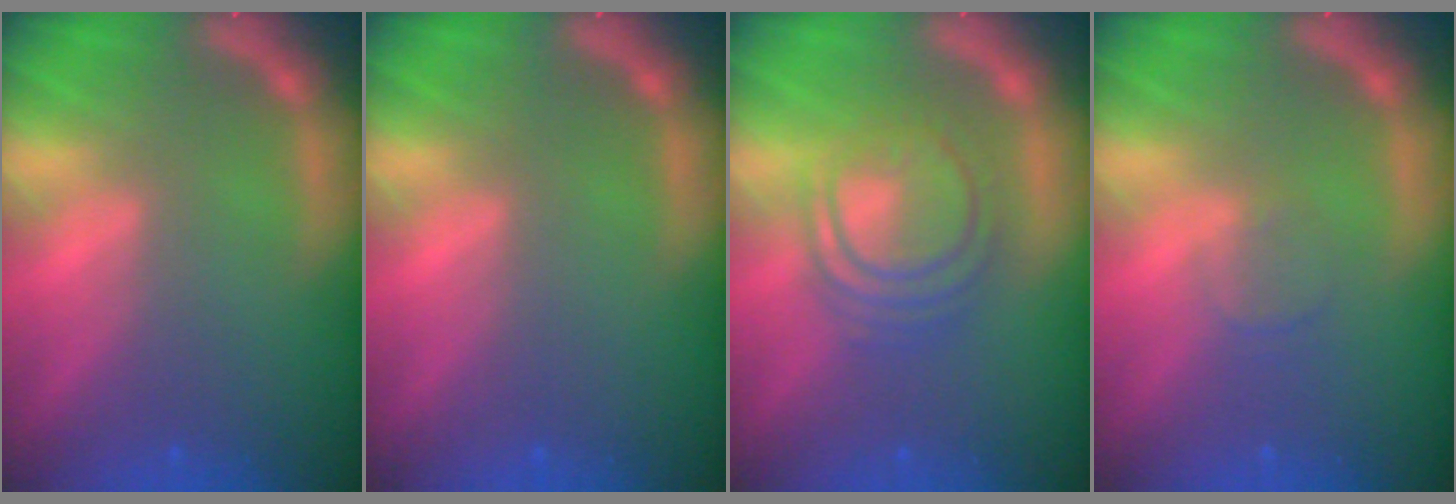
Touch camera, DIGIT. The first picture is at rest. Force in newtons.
{"total": 0.0}
{"total": 6.5}
{"total": 1.4}